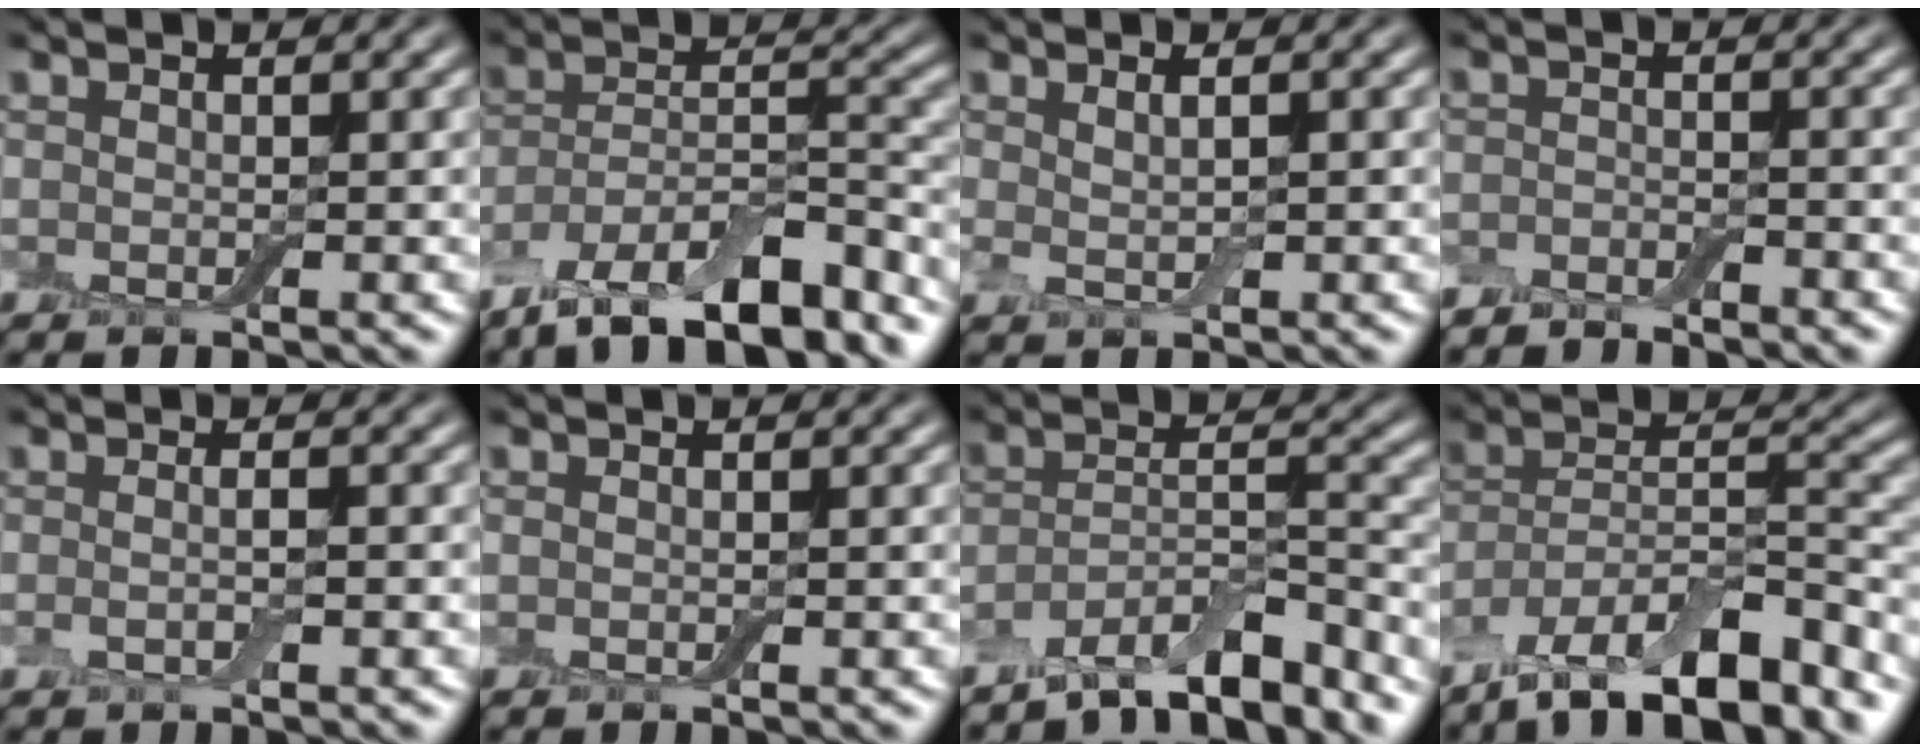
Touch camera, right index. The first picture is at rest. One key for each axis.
{"total": 12.4, "fx": -9.5, "fy": 4.5, "fz": 6.5, "tx": -0.119, "ty": 0.014, "tz": -0.160}
{"total": 1.3, "fx": 0.5, "fy": 0.4, "fz": 1.2, "tx": -0.029, "ty": 0.001, "tz": 0.010}
{"total": 2.4, "fx": -2.4, "fy": 0.4, "fz": 0.3, "tx": -0.006, "ty": 0.001, "tz": -0.050}
{"total": 1.0, "fx": -0.3, "fy": 0.1, "fz": 1.0, "tx": -0.022, "ty": 0.000, "tz": -0.007}
{"total": 0.0}
{"total": 7.4, "fx": -6.1, "fy": 2.0, "fz": 3.8, "tx": -0.058, "ty": -0.002, "tz": -0.107}
{"total": 12.8, "fx": -9.8, "fy": 4.0, "fz": 7.1, "tx": -0.122, "ty": 0.022, "tz": -0.171}